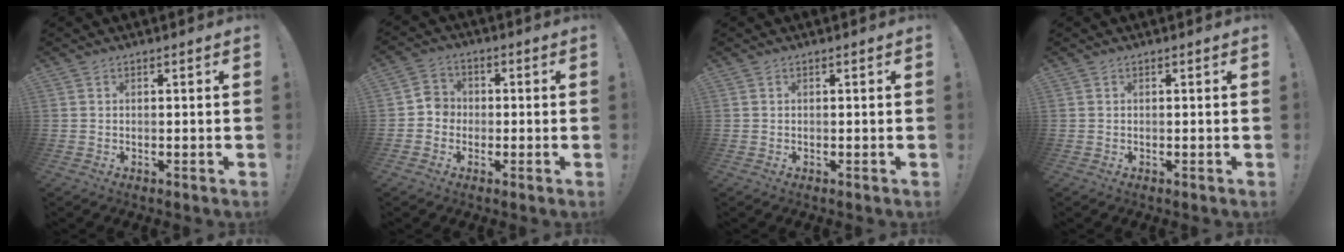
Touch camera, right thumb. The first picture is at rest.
{"total": 5.1, "force": [-1.8, 4.5, 1.6], "torque": [-0.020, 0.021, -0.032]}
{"total": 0.0}
{"total": 0.0}